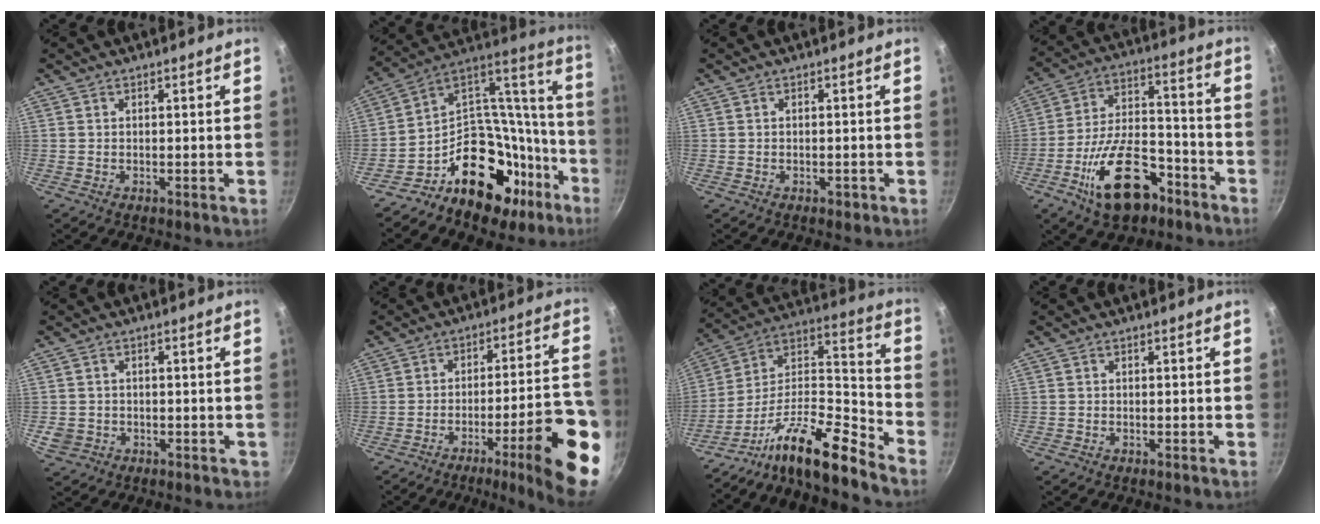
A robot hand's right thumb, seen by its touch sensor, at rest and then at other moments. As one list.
[{"total": 27.6, "force": [-14.3, 18.0, 15.2], "torque": [-0.172, 0.135, -0.211]}, {"total": 1.1, "force": [-0.5, 0.6, 0.8], "torque": [-0.012, 0.000, -0.002]}, {"total": 18.0, "force": [-9.4, 9.2, 12.3], "torque": [-0.191, 0.063, -0.151]}, {"total": 4.1, "force": [-0.8, 3.6, 1.8], "torque": [-0.023, 0.004, -0.002]}, {"total": 18.8, "force": [-8.3, 3.8, 16.4], "torque": [-0.197, 0.042, -0.112]}, {"total": 19.8, "force": [-14.0, 5.0, 13.0], "torque": [-0.189, 0.105, -0.259]}, {"total": 0.0}]